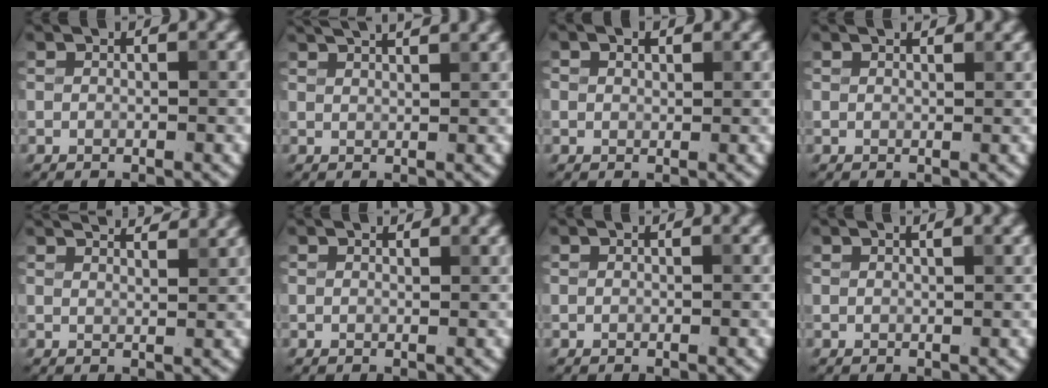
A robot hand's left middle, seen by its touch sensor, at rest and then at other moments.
{"total": 3.9, "force": [3.4, 0.7, 1.8], "torque": [-0.022, 0.021, 0.043]}
{"total": 1.7, "force": [1.0, 1.1, 0.8], "torque": [-0.016, 0.009, 0.002]}
{"total": 0.7, "force": [0.7, 0.1, 0.1], "torque": [-0.004, 0.000, 0.015]}
{"total": 3.9, "force": [3.7, 0.3, 1.2], "torque": [-0.022, 0.011, 0.046]}
{"total": 0.5, "force": [0.5, 0.1, 0.0], "torque": [-0.003, -0.001, 0.011]}
{"total": 0.0}
{"total": 1.1, "force": [0.8, 0.2, 0.8], "torque": [-0.012, 0.005, 0.018]}